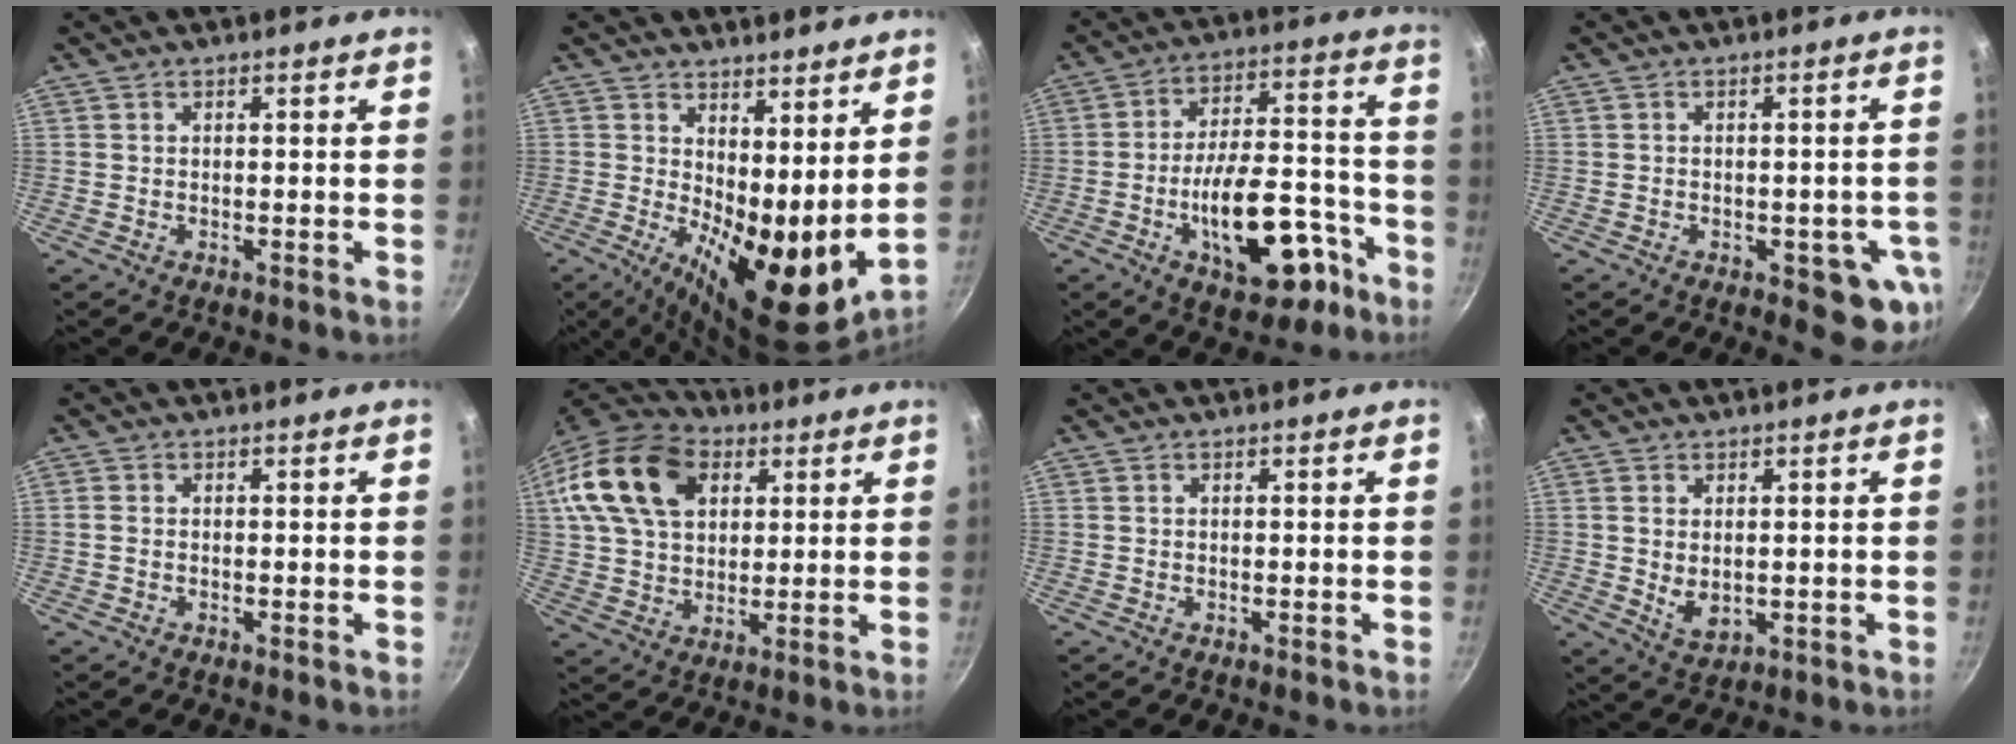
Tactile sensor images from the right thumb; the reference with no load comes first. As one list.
[{"total": 15.5, "force": [3.5, 6.6, 13.6], "torque": [-0.183, -0.040, 0.059]}, {"total": 18.6, "force": [-7.9, 9.1, 14.2], "torque": [-0.181, 0.065, -0.106]}, {"total": 8.1, "force": [-2.5, 4.1, 6.5], "torque": [-0.038, 0.003, -0.029]}, {"total": 0.9, "force": [-0.1, 0.7, 0.5], "torque": [-0.011, 0.003, -0.003]}, {"total": 20.6, "force": [7.4, 14.0, 13.1], "torque": [-0.234, 0.010, 0.128]}, {"total": 0.0}, {"total": 4.8, "force": [0.4, 3.1, 3.7], "torque": [-0.064, -0.013, 0.017]}]